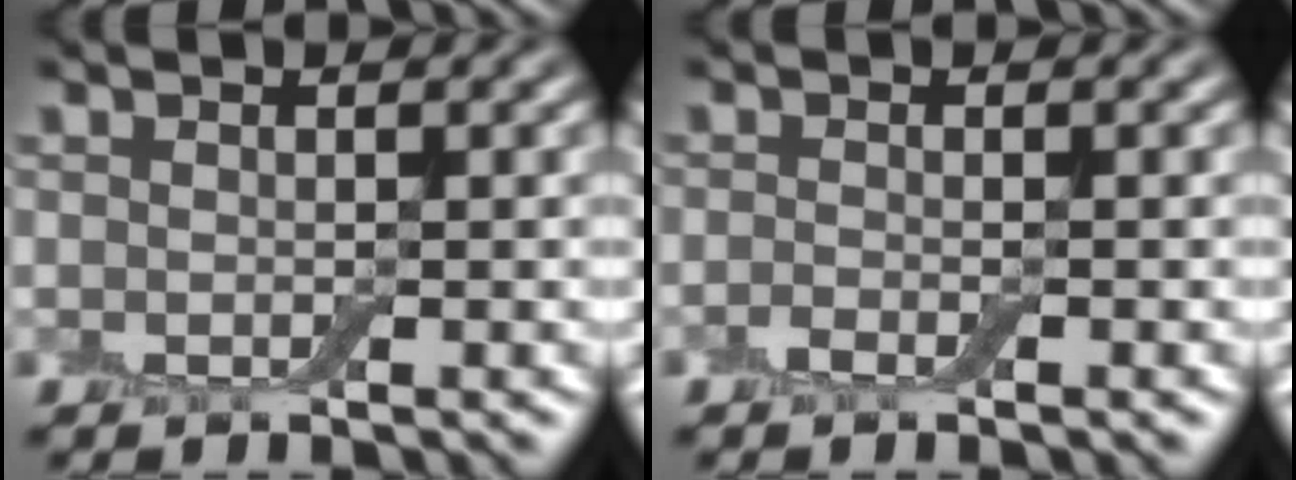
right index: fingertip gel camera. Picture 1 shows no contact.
{"total": 0.8, "force": [-0.6, 0.2, 0.5], "torque": [-0.012, 0.000, -0.013]}